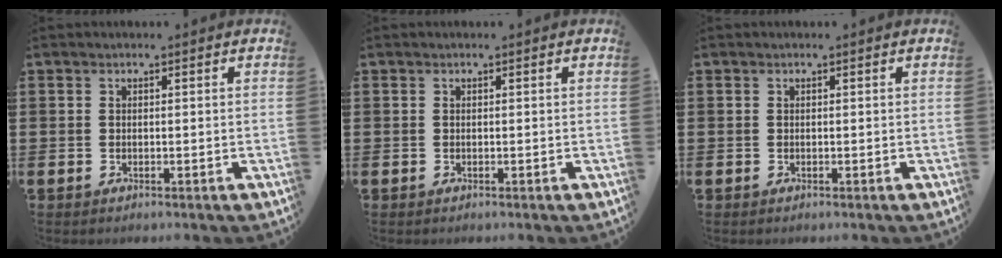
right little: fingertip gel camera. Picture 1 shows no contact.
{"total": 0.0}
{"total": 0.0}